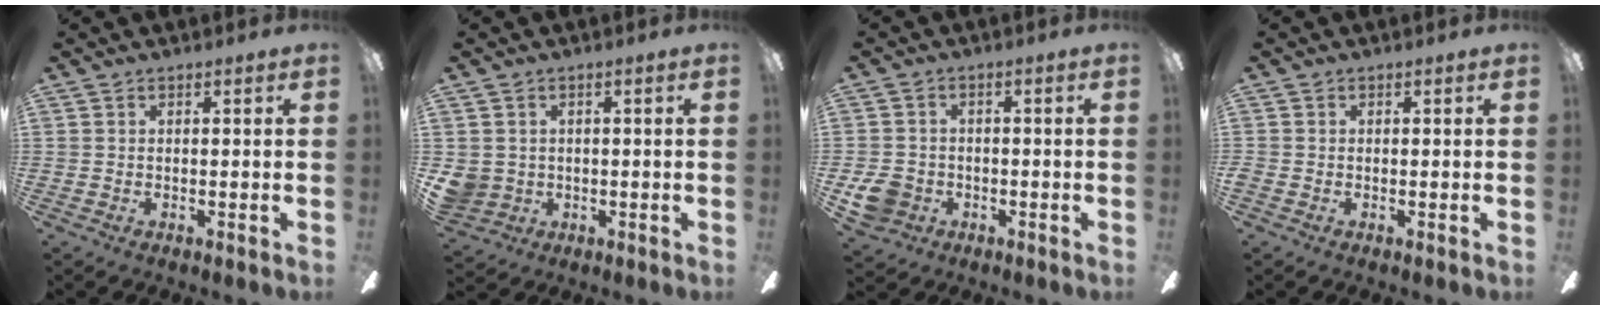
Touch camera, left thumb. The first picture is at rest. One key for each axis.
{"total": 5.1, "fx": 0.3, "fy": 5.0, "fz": 0.9, "tx": -0.033, "ty": 0.005, "tz": 0.008}
{"total": 7.6, "fx": -2.8, "fy": 6.6, "fz": 2.5, "tx": -0.052, "ty": 0.021, "tz": -0.052}
{"total": 1.1, "fx": -0.3, "fy": 1.0, "fz": 0.2, "tx": -0.002, "ty": 0.005, "tz": -0.007}